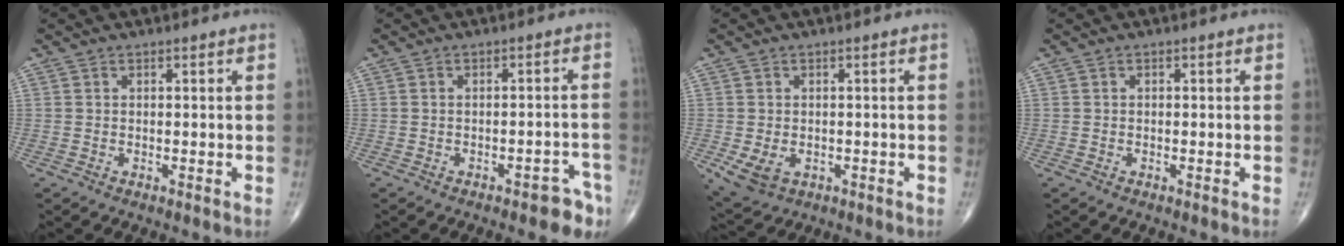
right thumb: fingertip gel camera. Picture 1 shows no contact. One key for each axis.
{"total": 5.3, "fx": -3.5, "fy": 2.1, "fz": 3.3, "tx": -0.026, "ty": 0.027, "tz": -0.038}
{"total": 5.3, "fx": -1.4, "fy": 3.9, "fz": 3.4, "tx": -0.061, "ty": -0.001, "tz": -0.011}
{"total": 0.0}